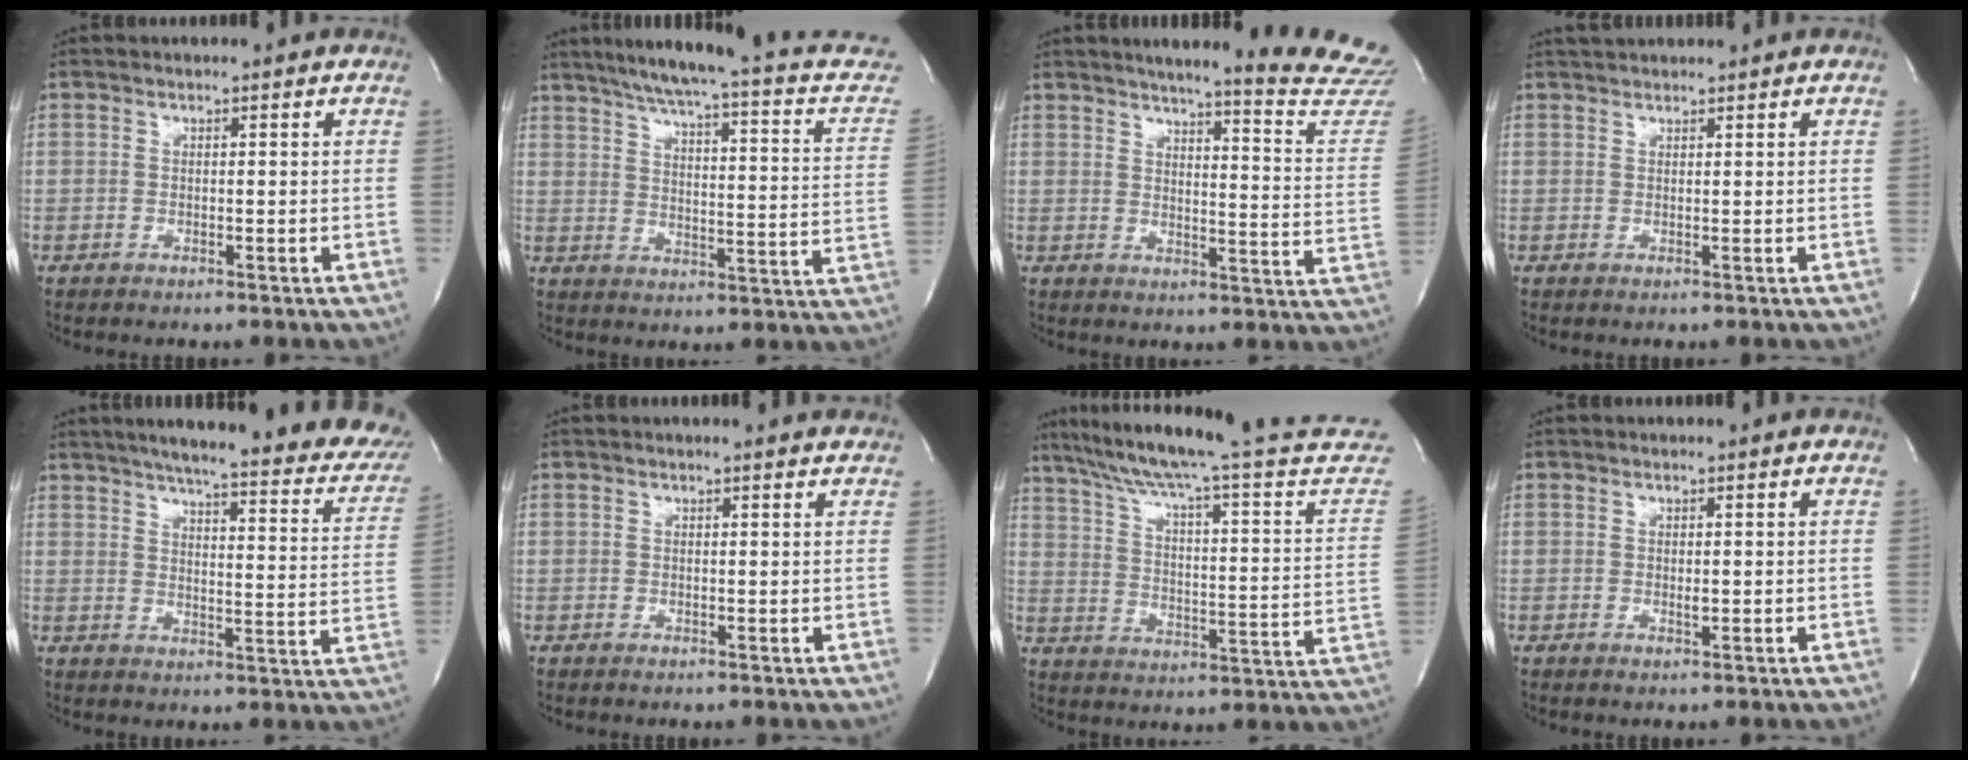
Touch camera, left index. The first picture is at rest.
{"total": 22.0, "force": [18.5, 2.1, 11.7], "torque": [-0.167, -0.041, 0.217]}
{"total": 21.2, "force": [19.8, -0.7, 7.6], "torque": [-0.098, -0.121, 0.220]}
{"total": 2.4, "force": [2.4, 0.2, 0.5], "torque": [-0.010, 0.023, 0.043]}
{"total": 28.3, "force": [22.9, 4.6, 16.0], "torque": [-0.204, -0.036, 0.267]}
{"total": 3.5, "force": [3.3, 0.2, 1.0], "torque": [-0.017, 0.001, 0.026]}
{"total": 29.2, "force": [26.0, 0.1, 13.2], "torque": [-0.209, -0.075, 0.337]}
{"total": 0.6, "force": [0.0, 0.2, 0.5], "torque": [-0.013, -0.005, 0.000]}